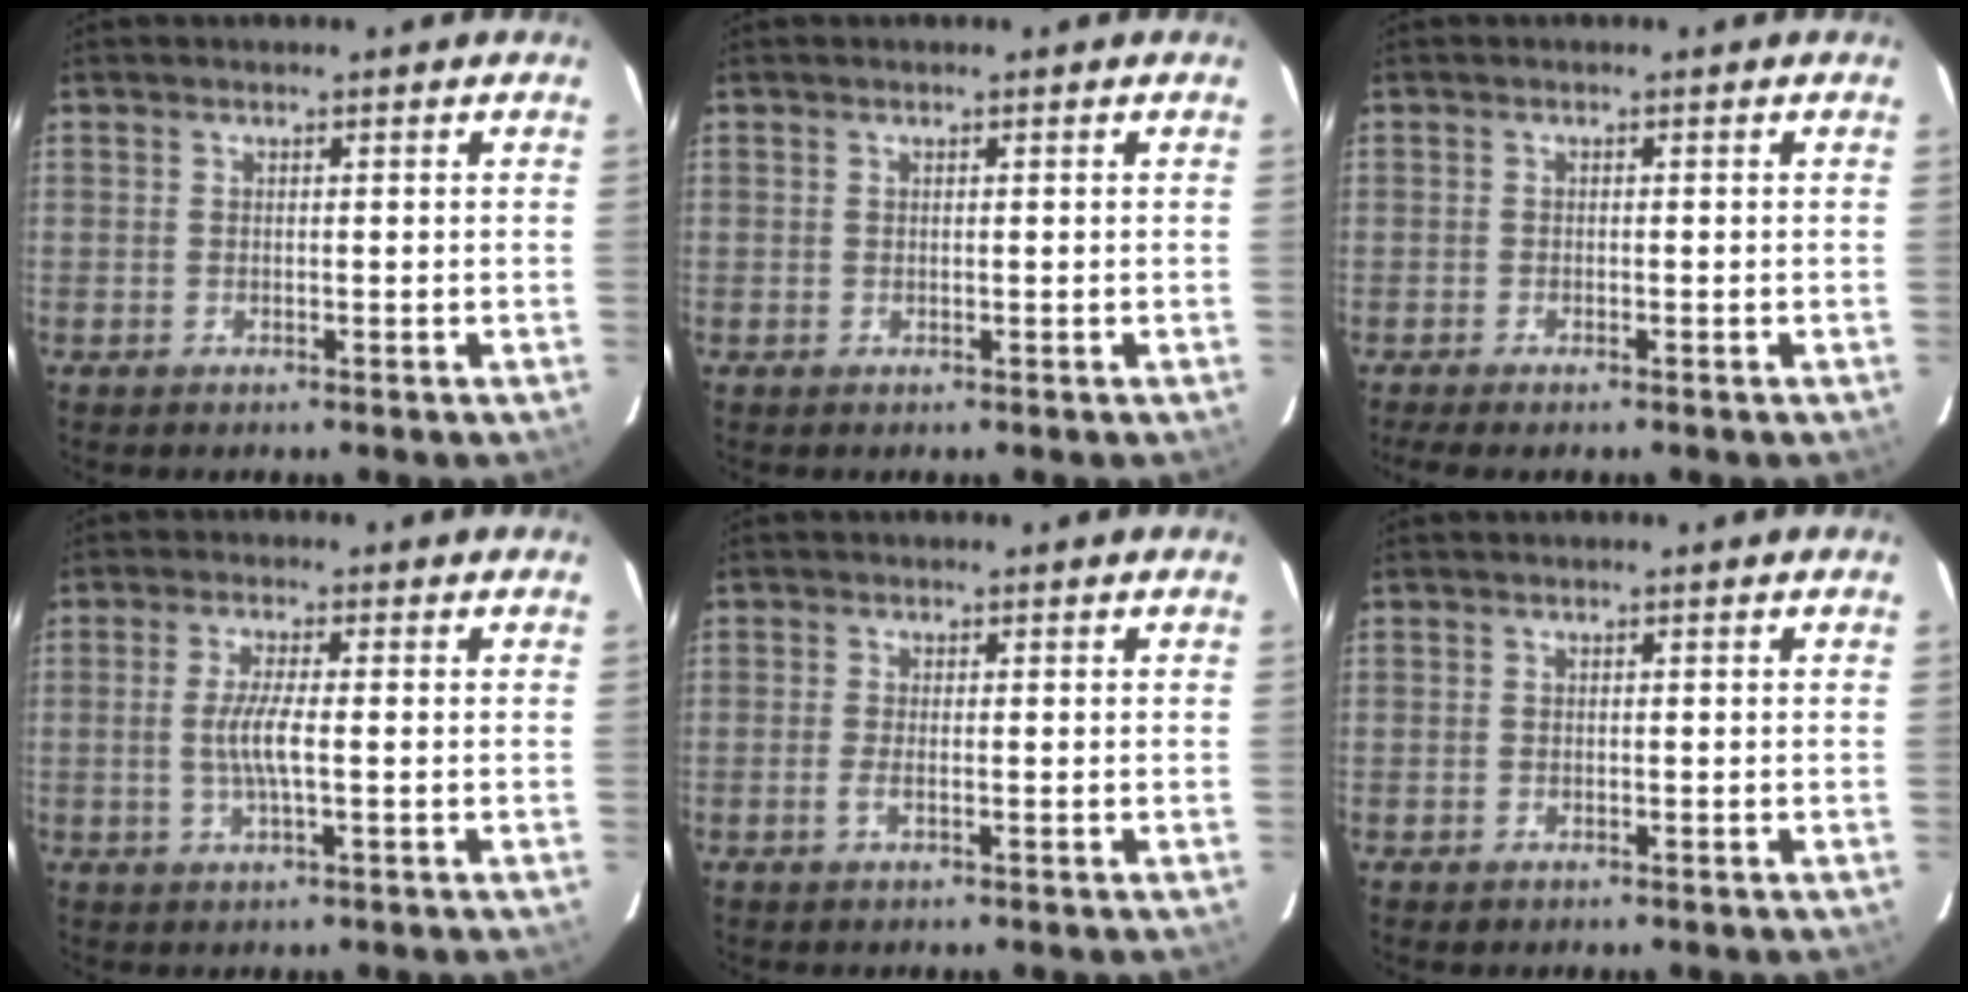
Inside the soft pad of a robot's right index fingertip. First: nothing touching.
{"total": 0.0}
{"total": 2.7, "force": [-2.2, 0.5, 1.5], "torque": [-0.037, -0.011, -0.039]}
{"total": 4.7, "force": [-0.6, 0.3, 4.6], "torque": [-0.088, -0.004, -0.011]}
{"total": 1.7, "force": [-0.7, 0.2, 1.6], "torque": [-0.033, -0.002, -0.014]}
{"total": 0.7, "force": [-0.4, 0.5, 0.1], "torque": [-0.001, 0.001, -0.005]}